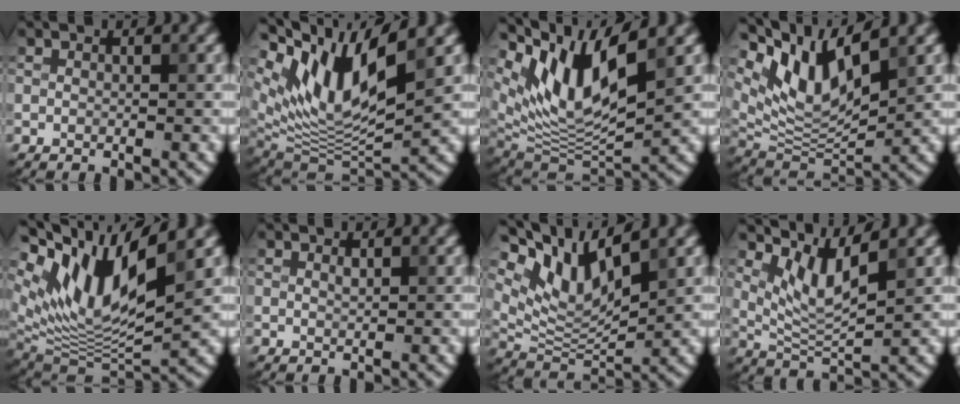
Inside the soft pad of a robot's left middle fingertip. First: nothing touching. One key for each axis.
{"total": 10.8, "fx": 5.5, "fy": 3.9, "fz": 8.4, "tx": -0.158, "ty": -0.009, "tz": 0.108}
{"total": 9.4, "fx": 5.0, "fy": 3.3, "fz": 7.3, "tx": -0.143, "ty": -0.009, "tz": 0.099}
{"total": 8.2, "fx": 5.0, "fy": 2.9, "fz": 5.9, "tx": -0.116, "ty": -0.006, "tz": 0.097}
{"total": 12.0, "fx": 5.8, "fy": 4.4, "fz": 9.5, "tx": -0.183, "ty": -0.005, "tz": 0.115}
{"total": 0.5, "fx": 0.3, "fy": 0.1, "fz": 0.4, "tx": -0.007, "ty": 0.000, "tz": 0.007}
{"total": 7.8, "fx": 4.9, "fy": 2.7, "fz": 5.4, "tx": -0.105, "ty": -0.002, "tz": 0.096}
{"total": 4.2, "fx": 2.4, "fy": 0.9, "fz": 3.3, "tx": -0.077, "ty": -0.010, "tz": 0.056}